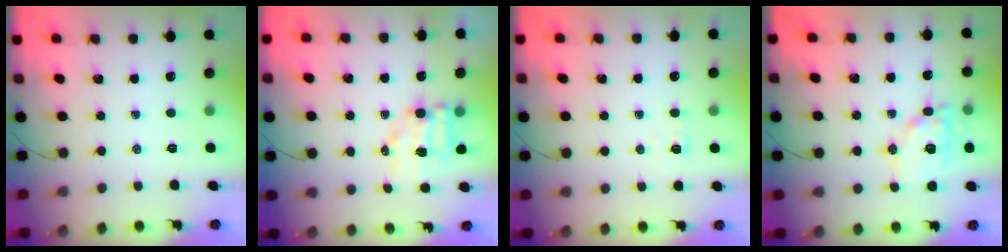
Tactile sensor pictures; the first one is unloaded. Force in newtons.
{"total": 6.2, "press": 6.2, "slide": 0.7}
{"total": 2.2, "press": 2.0, "slide": 0.8}
{"total": 12.2, "press": 12.1, "slide": 1.4}